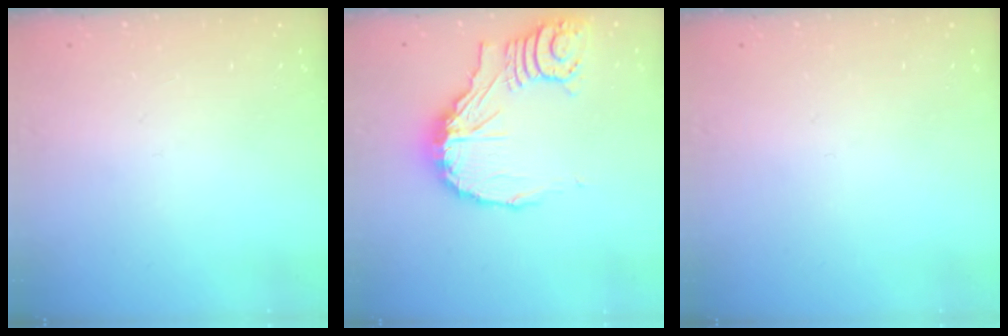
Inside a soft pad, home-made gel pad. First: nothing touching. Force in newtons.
{"total": 16.1, "press": 16.0, "slide": 1.9}
{"total": 0.0}